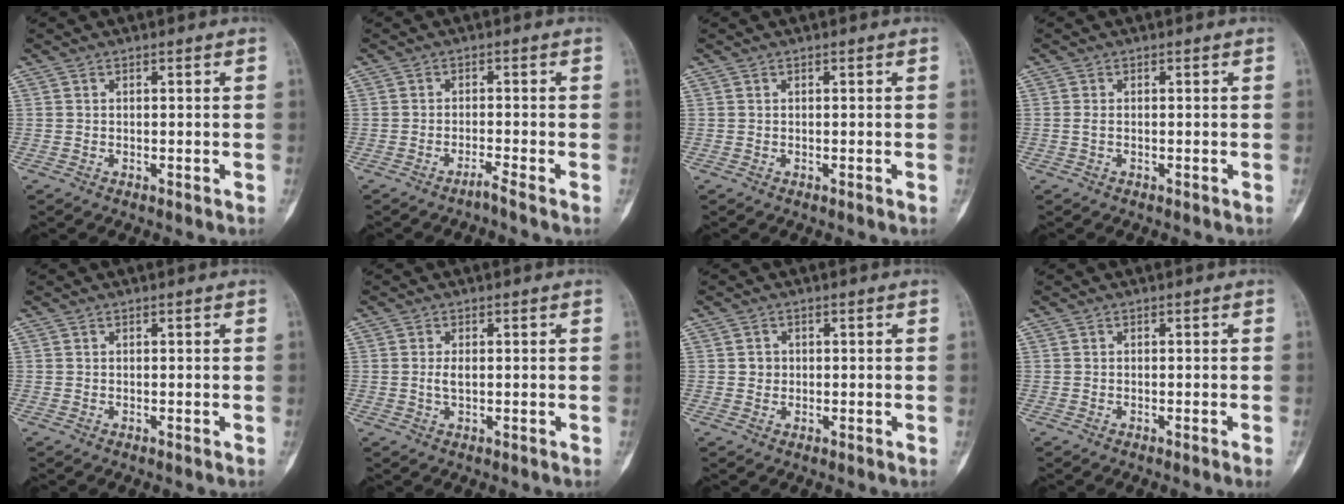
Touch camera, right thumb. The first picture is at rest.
{"total": 1.4, "force": [-1.2, -0.6, 0.5], "torque": [-0.015, 0.010, -0.022]}
{"total": 0.0}
{"total": 0.8, "force": [-0.1, 0.4, 0.7], "torque": [-0.017, 0.000, -0.003]}
{"total": 0.0}
{"total": 1.8, "force": [0.1, 0.8, 1.6], "torque": [-0.032, -0.001, 0.001]}
{"total": 1.7, "force": [0.2, 1.6, 0.5], "torque": [-0.001, 0.003, 0.003]}
{"total": 0.8, "force": [-0.5, -0.3, 0.6], "torque": [-0.010, 0.005, -0.008]}